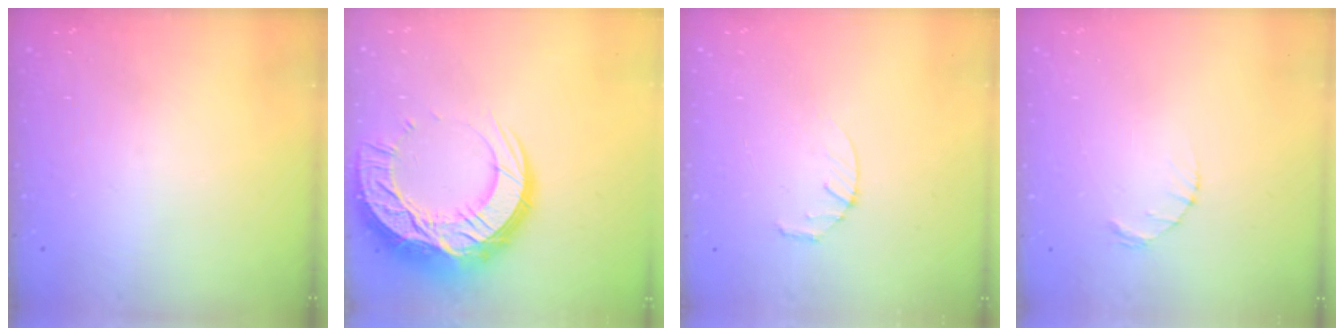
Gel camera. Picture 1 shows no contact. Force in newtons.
{"total": 22.3, "press": 22.2, "slide": 1.9}
{"total": 2.8, "press": 2.8, "slide": 0.4}
{"total": 1.2, "press": 1.1, "slide": 0.2}